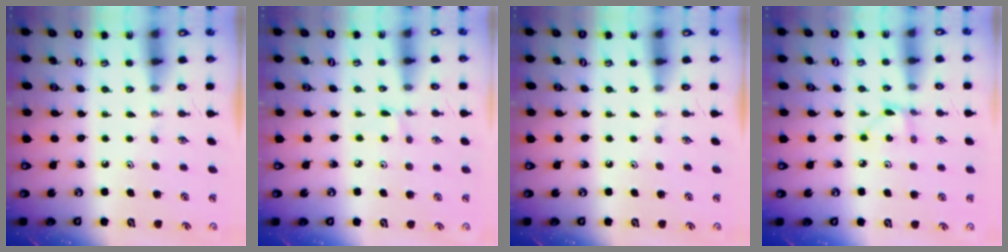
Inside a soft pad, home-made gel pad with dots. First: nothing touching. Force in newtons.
{"total": 2.6, "press": 2.6, "slide": 0.3}
{"total": 0.0}
{"total": 2.2, "press": 2.2, "slide": 0.1}